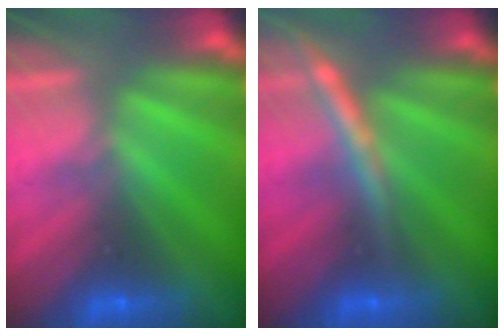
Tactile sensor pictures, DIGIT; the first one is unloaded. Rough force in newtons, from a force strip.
{"total": 2.8}